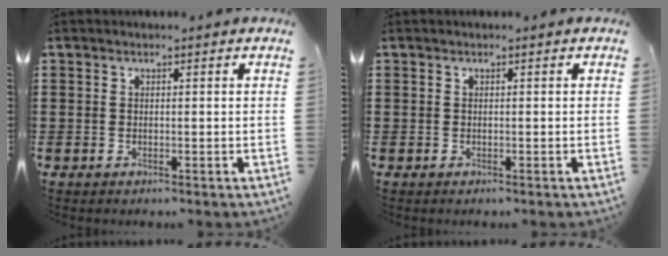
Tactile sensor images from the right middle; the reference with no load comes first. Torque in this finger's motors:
{"motor_torque": [0.00, 0.00, -0.01, 0.00]}